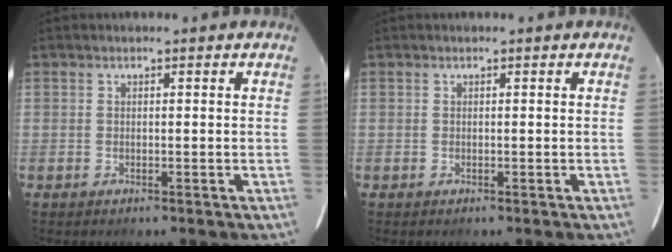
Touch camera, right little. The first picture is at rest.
{"total": 0.0}